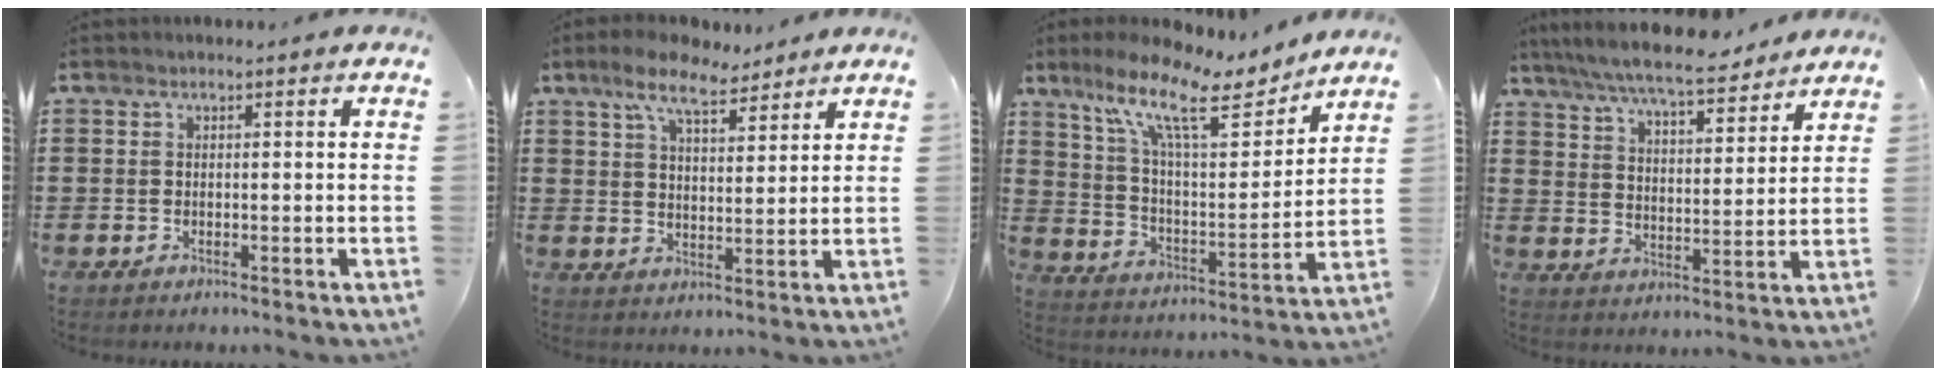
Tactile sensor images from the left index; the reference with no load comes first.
{"total": 7.9, "force": [6.2, 2.3, 4.2], "torque": [-0.100, -0.006, 0.115]}
{"total": 13.2, "force": [9.3, 3.1, 8.8], "torque": [-0.192, -0.040, 0.155]}
{"total": 7.6, "force": [7.0, 0.4, 3.1], "torque": [-0.087, -0.037, 0.121]}